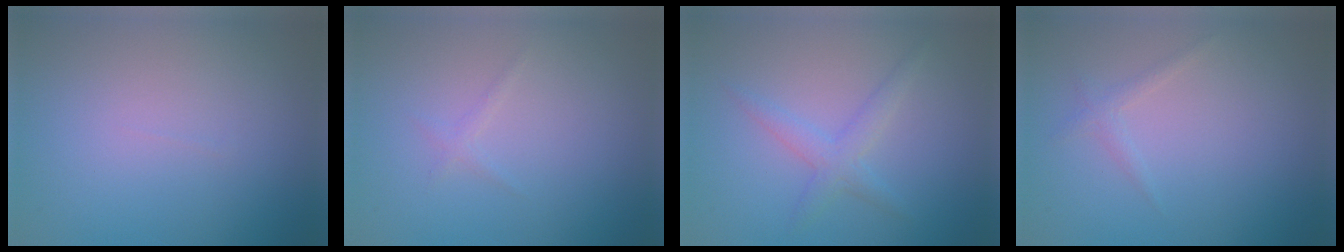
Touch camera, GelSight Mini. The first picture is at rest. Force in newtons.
{"total": 0.6, "press": 0.6, "slide": 0.1}
{"total": 2.1, "press": 2.1, "slide": 0.0}
{"total": 1.0, "press": 1.0, "slide": 0.0}